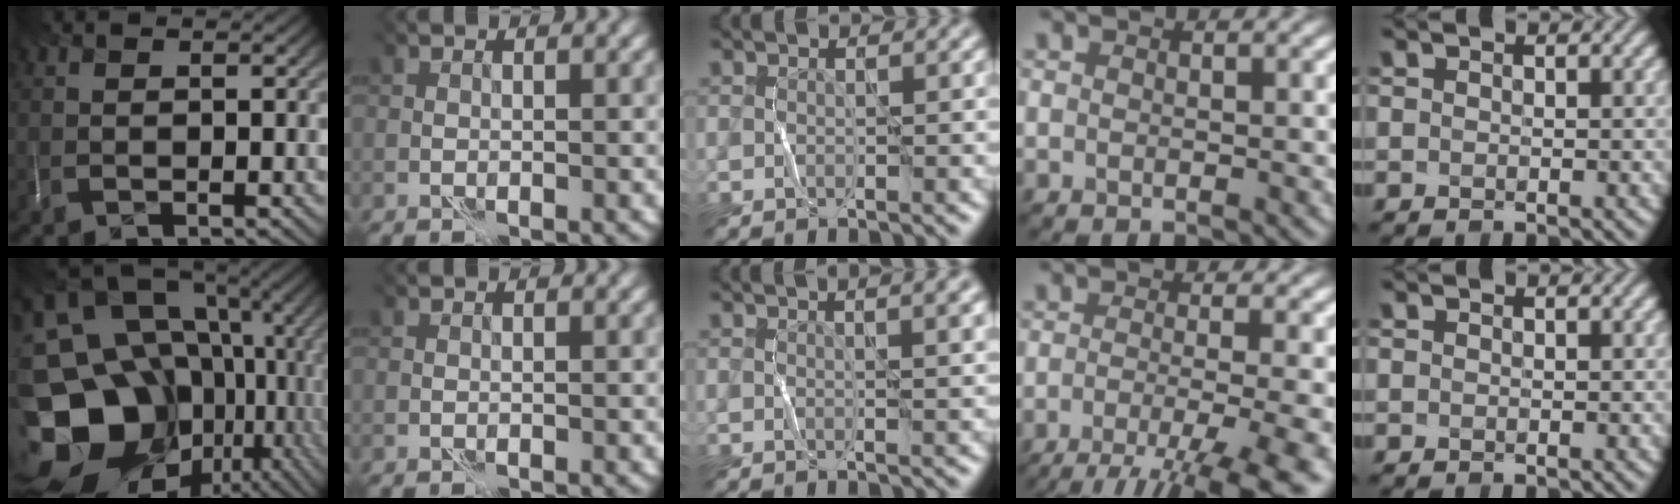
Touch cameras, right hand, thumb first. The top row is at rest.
{"thumb": {"total": 21.5, "force": [-5.1, 17.9, 10.7], "torque": [-0.247, -0.046, -0.073]}, "middle": {"total": 3.1, "force": [0.8, 1.2, 2.8], "torque": [-0.016, 0.016, 0.001]}, "ring": {"total": 8.2, "force": [-5.7, 1.0, 5.7], "torque": [-0.121, -0.006, -0.065]}}